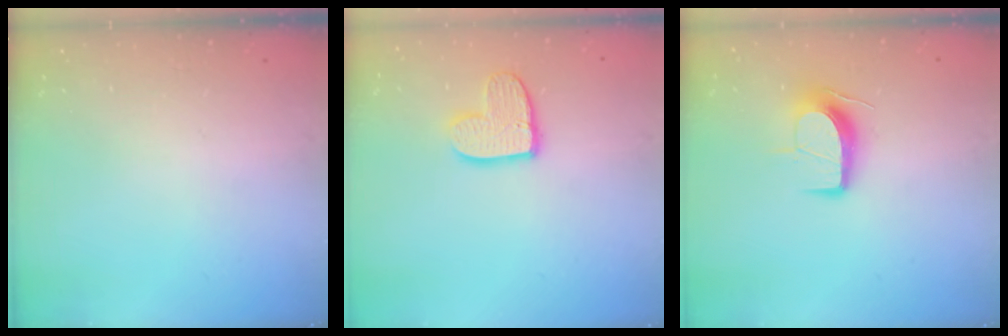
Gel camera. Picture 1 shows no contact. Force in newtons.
{"total": 10.7, "press": 10.7, "slide": 0.8}
{"total": 10.2, "press": 10.2, "slide": 0.8}